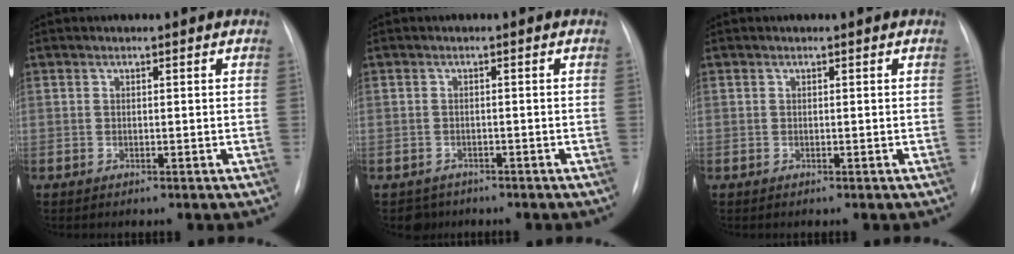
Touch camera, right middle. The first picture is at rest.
{"total": 2.3, "force": [-1.7, 1.5, -0.3], "torque": [0.001, 0.003, -0.026]}
{"total": 0.0}